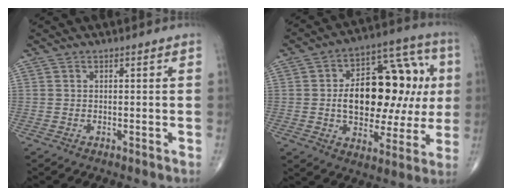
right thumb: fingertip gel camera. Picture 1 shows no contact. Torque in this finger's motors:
{"motor_torque": [1.58, 2.72, 1.90, 0.15, 0.15]}